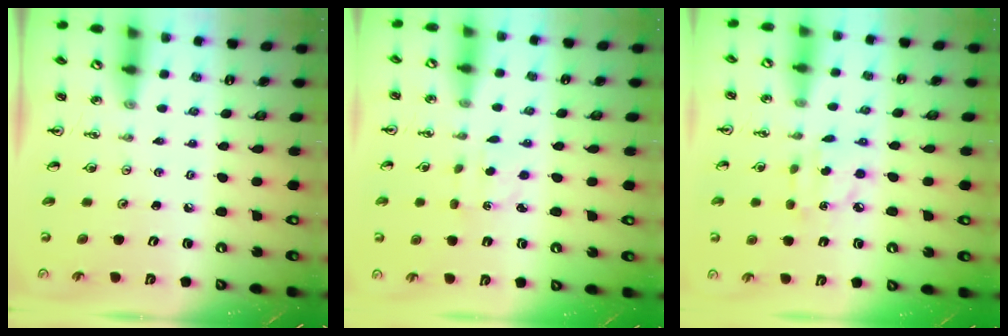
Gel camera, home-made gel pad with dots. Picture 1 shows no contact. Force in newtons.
{"total": 1.9, "press": 1.9, "slide": 0.4}
{"total": 4.8, "press": 4.8, "slide": 0.1}